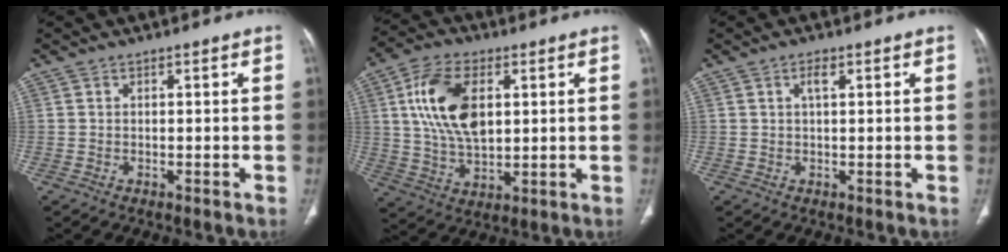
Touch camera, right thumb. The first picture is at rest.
{"total": 14.5, "force": [3.5, 8.2, 11.4], "torque": [-0.209, -0.005, 0.069]}
{"total": 2.1, "force": [0.9, 0.8, 1.8], "torque": [-0.033, 0.001, 0.015]}